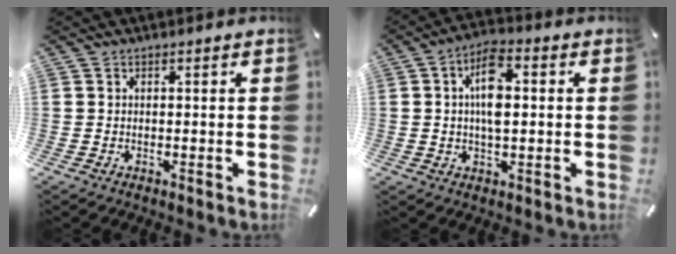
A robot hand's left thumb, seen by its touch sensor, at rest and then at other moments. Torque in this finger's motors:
{"motor_torque": [1.33, 1.78, 0.28, -0.09, 0.32]}